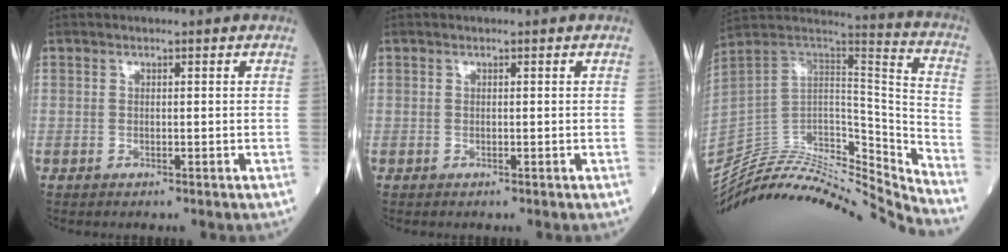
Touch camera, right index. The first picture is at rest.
{"total": 0.0}
{"total": 30.6, "force": [-28.7, 3.1, 10.2], "torque": [-0.161, -0.004, -0.436]}